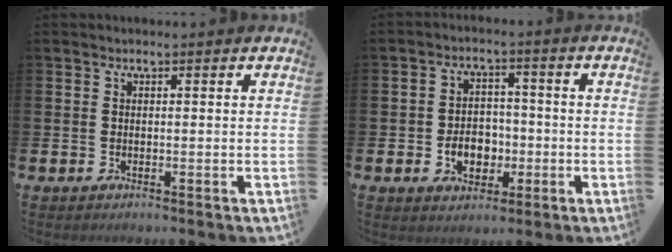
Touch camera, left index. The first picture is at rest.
{"total": 5.0, "force": [-1.4, 3.9, 2.9], "torque": [-0.041, 0.002, -0.032]}